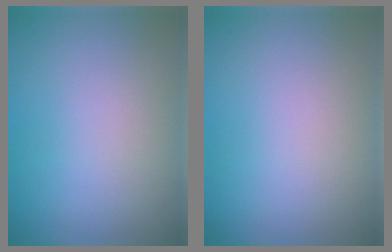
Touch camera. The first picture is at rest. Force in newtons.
{"total": 0.0}